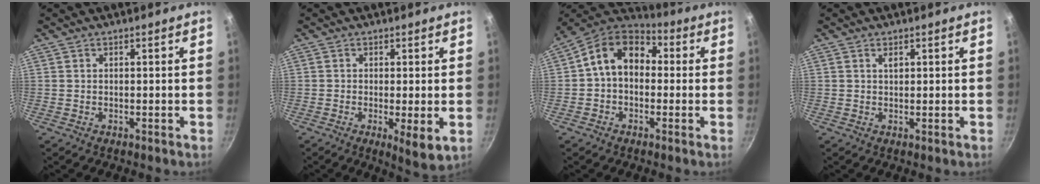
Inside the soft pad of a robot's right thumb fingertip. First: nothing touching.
{"total": 5.5, "force": [-0.9, 1.4, 5.3], "torque": [-0.080, -0.017, -0.010]}
{"total": 12.3, "force": [1.0, 9.1, 8.3], "torque": [-0.109, 0.036, -0.007]}
{"total": 1.1, "force": [0.6, 0.5, 0.8], "torque": [-0.010, -0.002, 0.009]}